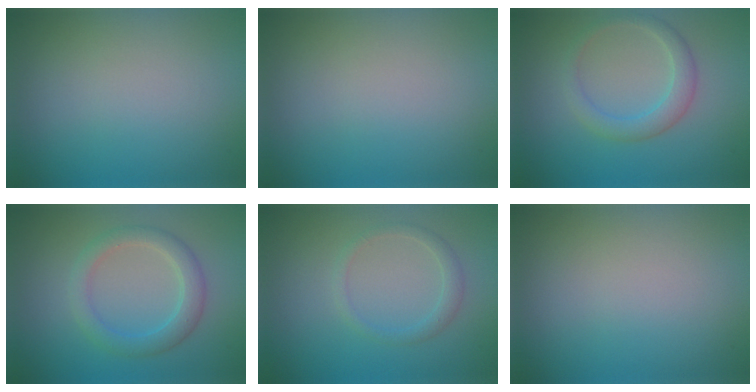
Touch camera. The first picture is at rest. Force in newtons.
{"total": 0.0}
{"total": 2.5, "press": 2.5, "slide": 0.2}
{"total": 3.1, "press": 3.1, "slide": 0.2}
{"total": 1.5, "press": 1.5, "slide": 0.1}
{"total": 0.0}